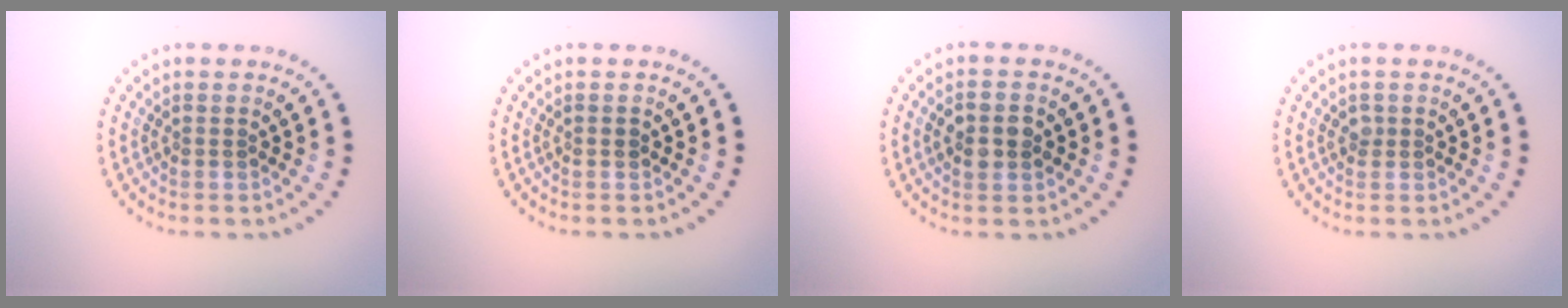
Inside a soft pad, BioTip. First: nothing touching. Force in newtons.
{"total": 0.6, "press": 0.6, "slide": 0.1}
{"total": 2.9, "press": 2.9, "slide": 0.1}
{"total": 0.7, "press": 0.5, "slide": 0.5}